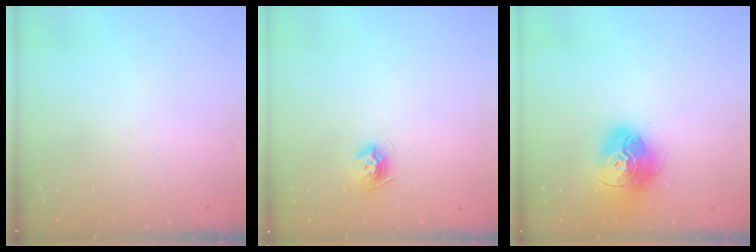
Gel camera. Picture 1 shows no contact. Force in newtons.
{"total": 8.3, "press": 8.3, "slide": 0.4}
{"total": 17.3, "press": 17.3, "slide": 1.6}